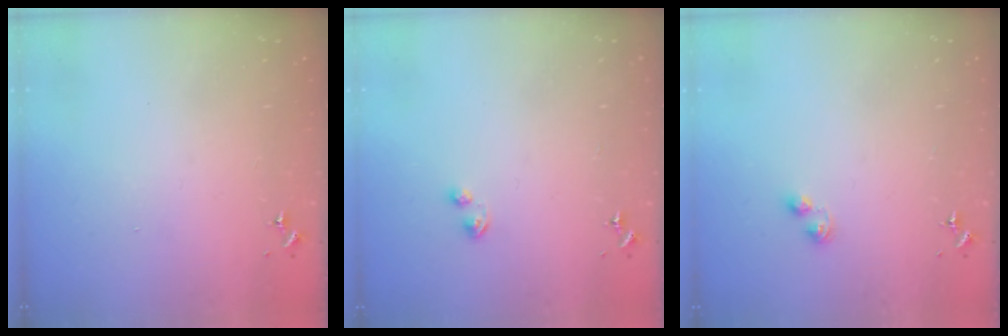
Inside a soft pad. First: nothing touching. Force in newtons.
{"total": 3.0, "press": 3.0, "slide": 0.5}
{"total": 3.4, "press": 3.4, "slide": 0.4}